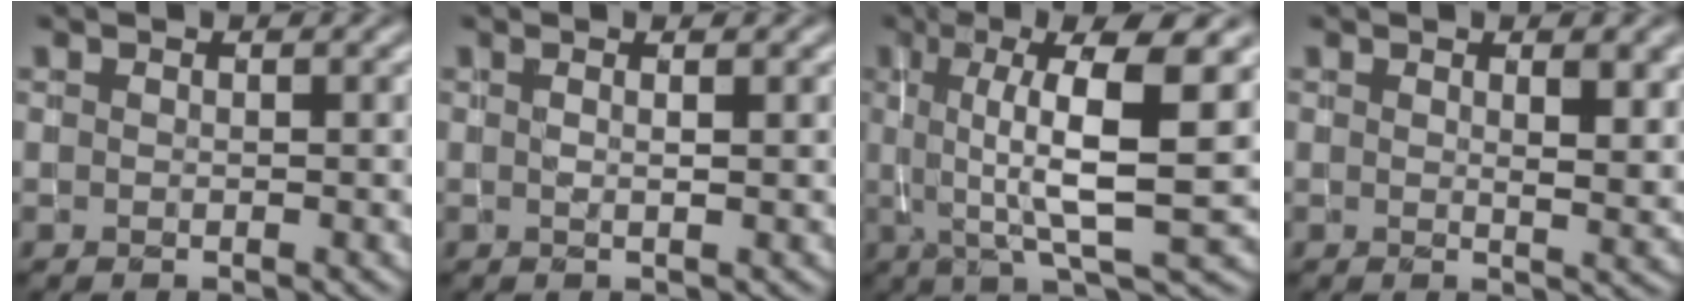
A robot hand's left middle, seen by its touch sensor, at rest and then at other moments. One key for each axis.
{"total": 1.3, "fx": 0.6, "fy": 0.5, "fz": 1.0, "tx": 0.000, "ty": 0.000, "tz": -0.006}
{"total": 9.2, "fx": 2.1, "fy": 1.9, "fz": 8.8, "tx": -0.127, "ty": 0.001, "tz": 0.036}
{"total": 4.9, "fx": 2.0, "fy": 1.9, "fz": 4.0, "tx": -0.036, "ty": 0.002, "tz": 0.031}